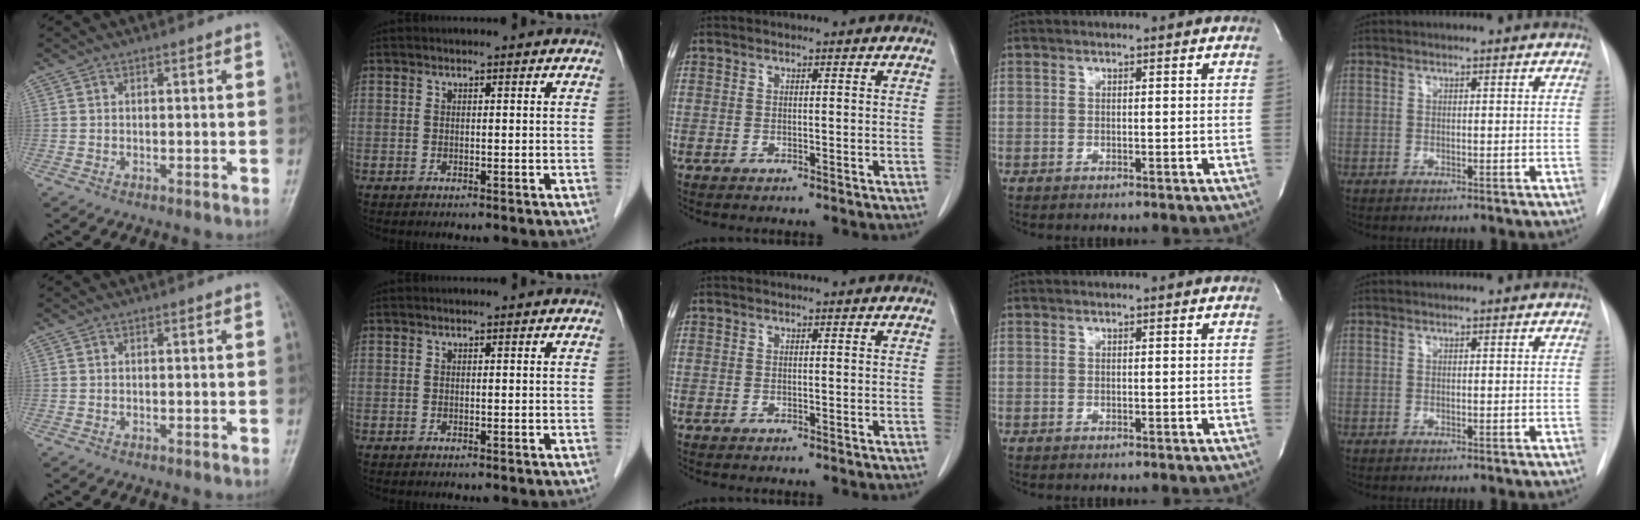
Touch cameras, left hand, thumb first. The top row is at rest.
{}